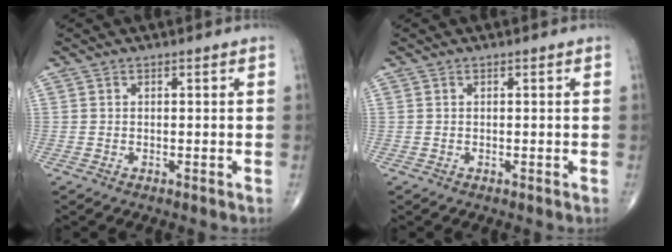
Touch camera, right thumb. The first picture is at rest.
{"total": 0.0}